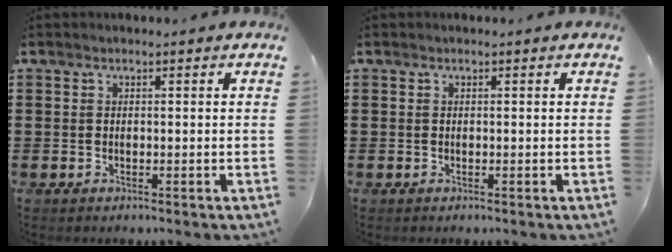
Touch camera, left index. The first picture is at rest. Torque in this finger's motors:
{"motor_torque": [0.08, 0.00, 0.04, 0.01]}